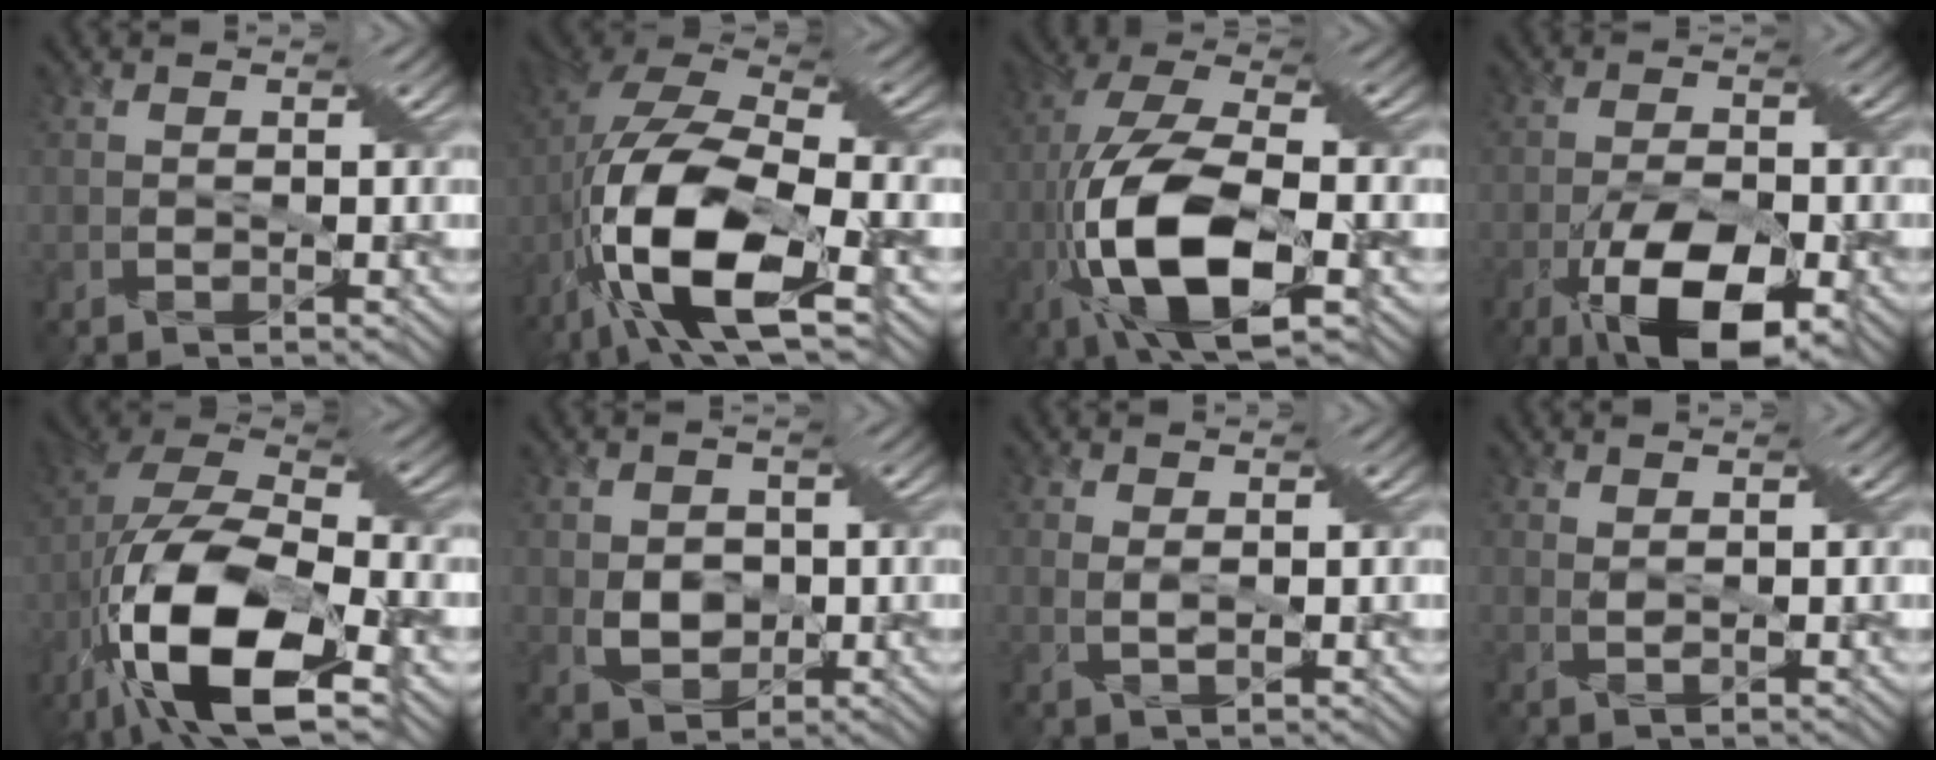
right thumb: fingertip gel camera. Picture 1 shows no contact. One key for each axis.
{"total": 16.2, "fx": -5.2, "fy": 6.6, "fz": 13.9, "tx": -0.312, "ty": -0.007, "tz": -0.096}
{"total": 15.2, "fx": -4.8, "fy": 5.6, "fz": 13.3, "tx": -0.300, "ty": -0.013, "tz": -0.090}
{"total": 11.7, "fx": -5.4, "fy": 4.5, "fz": 9.3, "tx": -0.180, "ty": -0.022, "tz": -0.094}
{"total": 17.4, "fx": -7.1, "fy": 7.5, "fz": 14.0, "tx": -0.323, "ty": -0.012, "tz": -0.128}
{"total": 4.0, "fx": 0.1, "fy": 3.1, "fz": 2.5, "tx": -0.072, "ty": -0.006, "tz": -0.006}
{"total": 2.1, "fx": 0.6, "fy": 0.8, "fz": 1.8, "tx": -0.045, "ty": 0.000, "tz": 0.014}
{"total": 1.2, "fx": 0.9, "fy": -0.2, "fz": 0.8, "tx": -0.032, "ty": -0.001, "tz": 0.018}